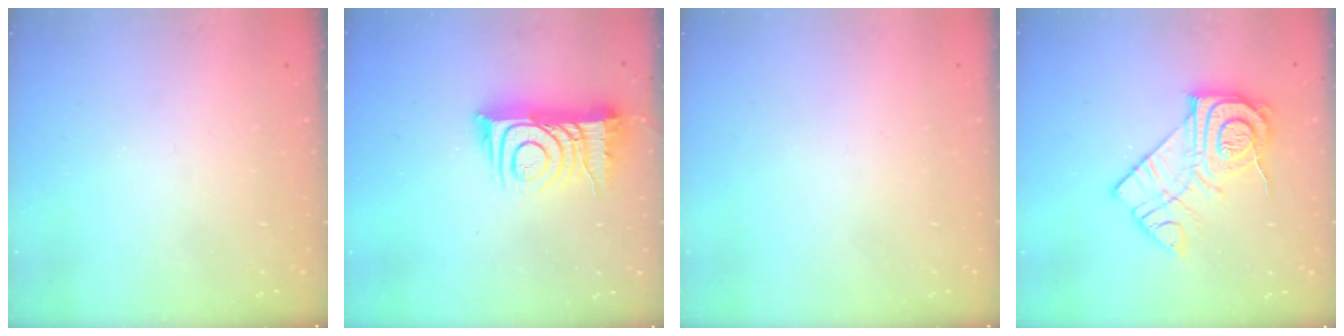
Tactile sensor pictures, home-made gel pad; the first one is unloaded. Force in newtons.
{"total": 13.3, "press": 13.2, "slide": 1.0}
{"total": 1.6, "press": 1.6, "slide": 0.1}
{"total": 14.1, "press": 14.1, "slide": 0.3}